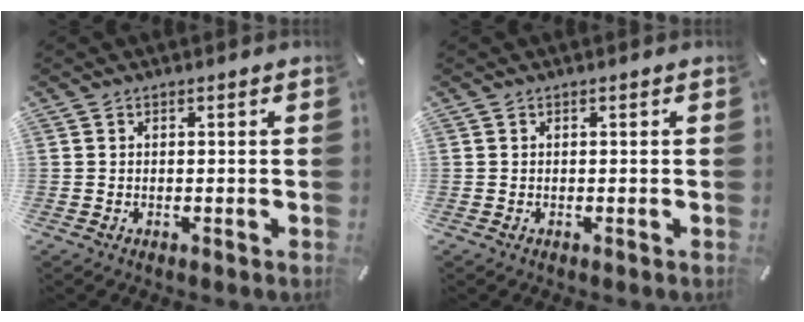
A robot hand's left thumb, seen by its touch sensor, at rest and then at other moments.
{"total": 0.0}